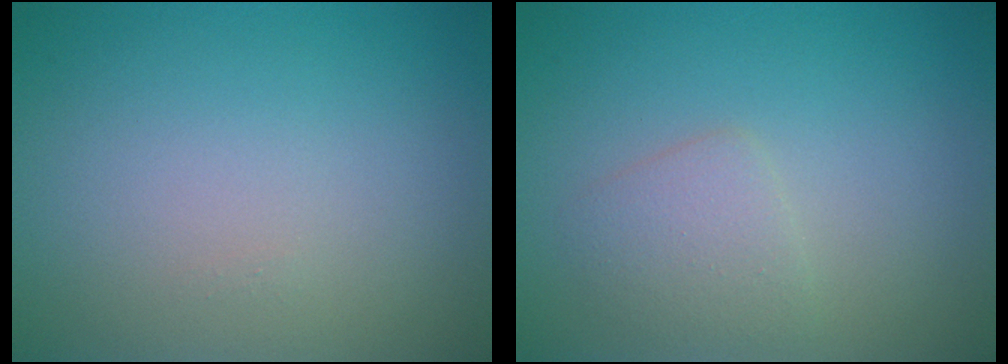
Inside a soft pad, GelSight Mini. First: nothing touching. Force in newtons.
{"total": 1.9, "press": 1.9, "slide": 0.0}